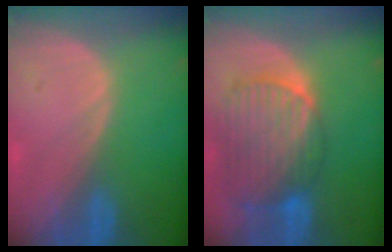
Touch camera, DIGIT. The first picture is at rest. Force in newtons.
{"total": 10.6, "press": 9.0, "slide": 5.6}